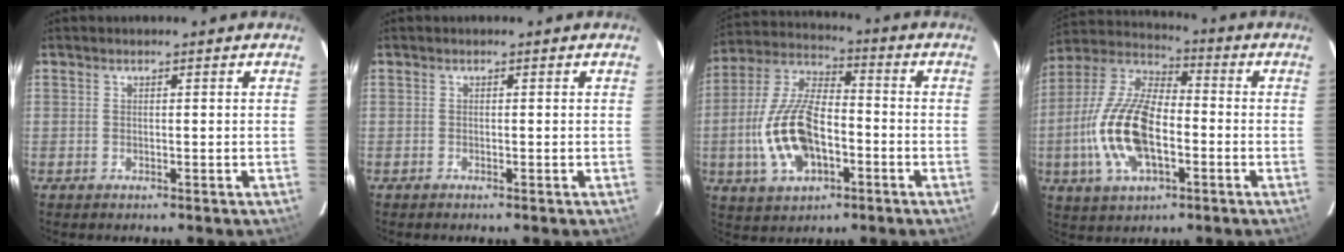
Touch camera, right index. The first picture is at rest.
{"total": 0.0}
{"total": 16.0, "force": [-4.3, 8.3, 13.0], "torque": [-0.278, 0.007, -0.074]}
{"total": 17.5, "force": [-4.0, 8.4, 14.8], "torque": [-0.316, 0.001, -0.078]}